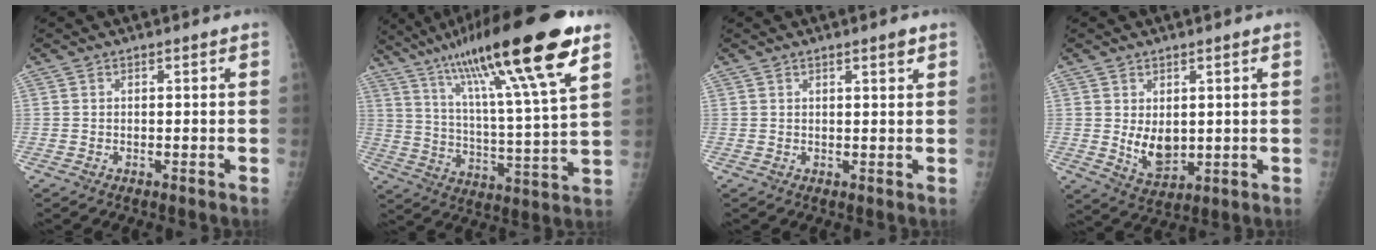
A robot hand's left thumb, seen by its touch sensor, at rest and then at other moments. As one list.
[{"total": 24.9, "force": [14.7, 2.5, 20.0], "torque": [-0.329, -0.037, 0.243]}, {"total": 1.9, "force": [1.2, 0.2, 1.4], "torque": [-0.019, -0.007, 0.019]}, {"total": 6.3, "force": [0.8, 3.8, 5.0], "torque": [-0.064, -0.018, 0.031]}]